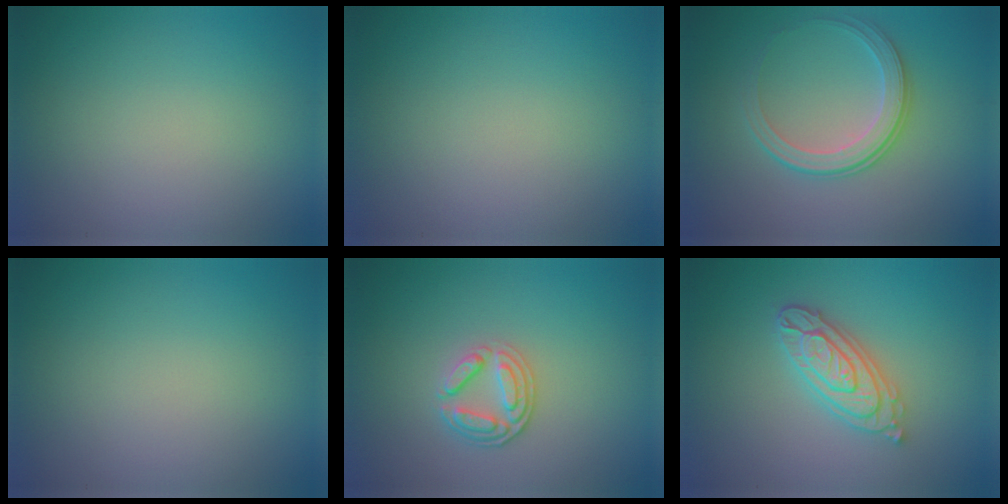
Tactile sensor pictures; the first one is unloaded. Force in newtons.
{"total": 0.0}
{"total": 3.5, "press": 2.9, "slide": 1.9}
{"total": 0.0}
{"total": 2.7, "press": 2.4, "slide": 1.2}
{"total": 4.3, "press": 4.2, "slide": 0.7}